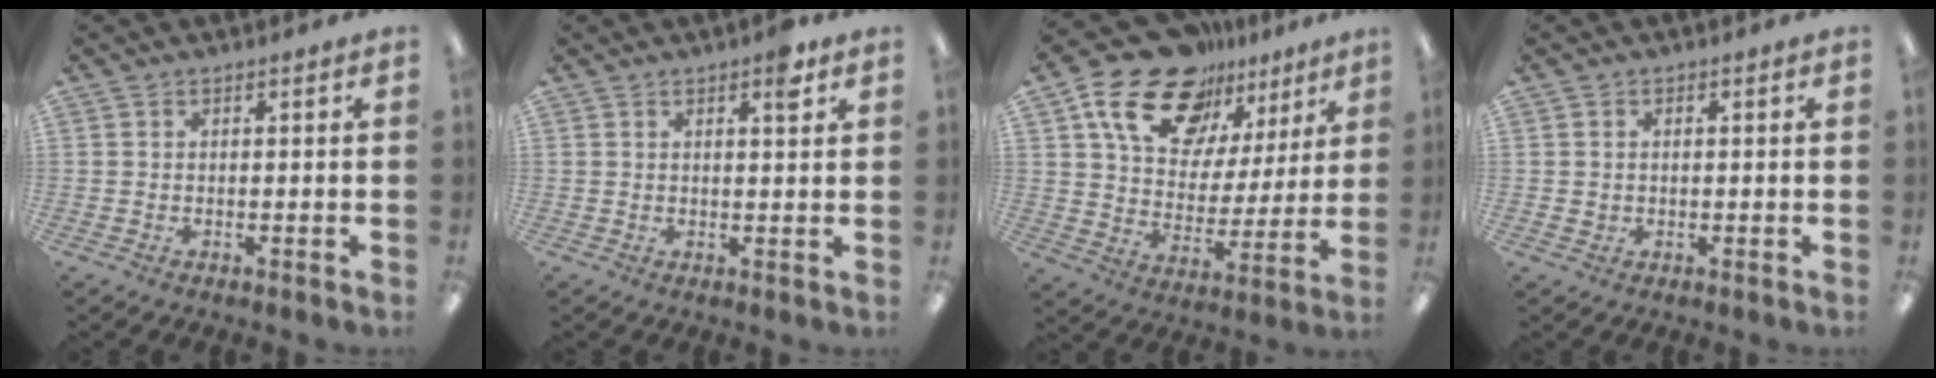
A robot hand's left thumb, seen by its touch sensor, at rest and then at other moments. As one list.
[{"total": 4.0, "force": [2.4, 1.0, 2.9], "torque": [-0.032, -0.010, 0.035]}, {"total": 20.1, "force": [13.2, 11.9, 9.2], "torque": [-0.163, -0.074, 0.237]}, {"total": 1.1, "force": [0.1, 1.1, 0.1], "torque": [-0.002, 0.004, -0.001]}]